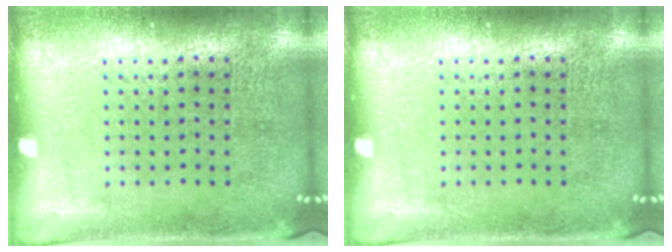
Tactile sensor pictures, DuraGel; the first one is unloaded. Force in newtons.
{"total": 0.0}